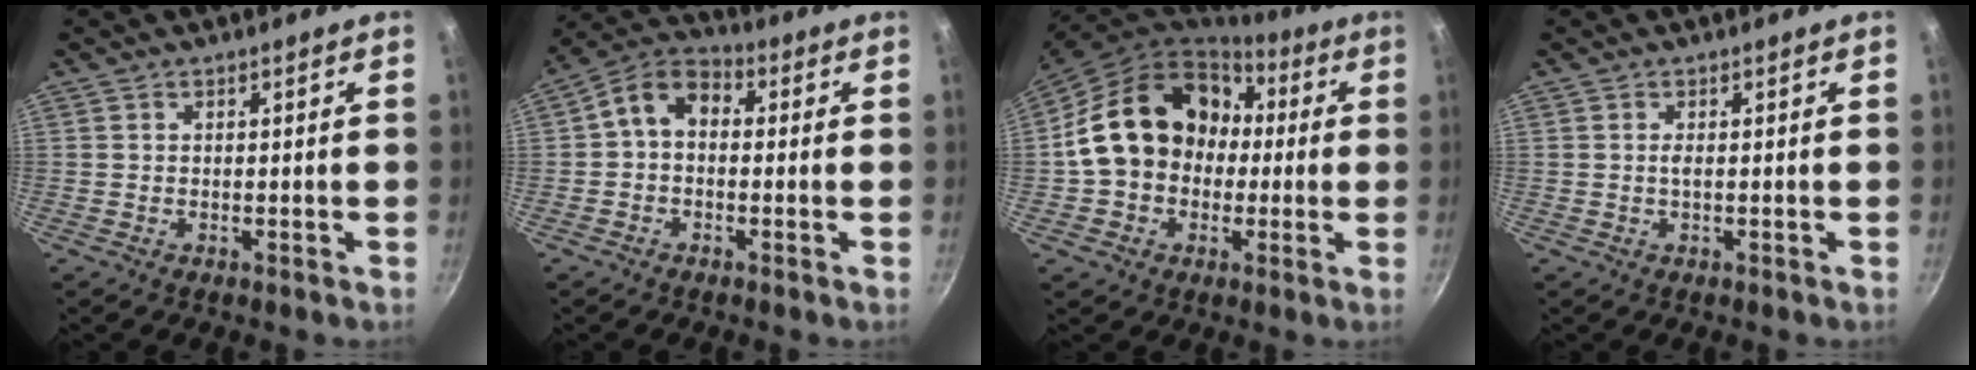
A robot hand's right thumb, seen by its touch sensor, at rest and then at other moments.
{"total": 8.0, "force": [0.5, 5.7, 5.5], "torque": [-0.084, 0.027, -0.014]}
{"total": 19.5, "force": [1.6, 15.9, 11.3], "torque": [-0.171, 0.053, 0.026]}
{"total": 0.9, "force": [0.1, 0.2, 0.9], "torque": [-0.019, 0.000, 0.001]}